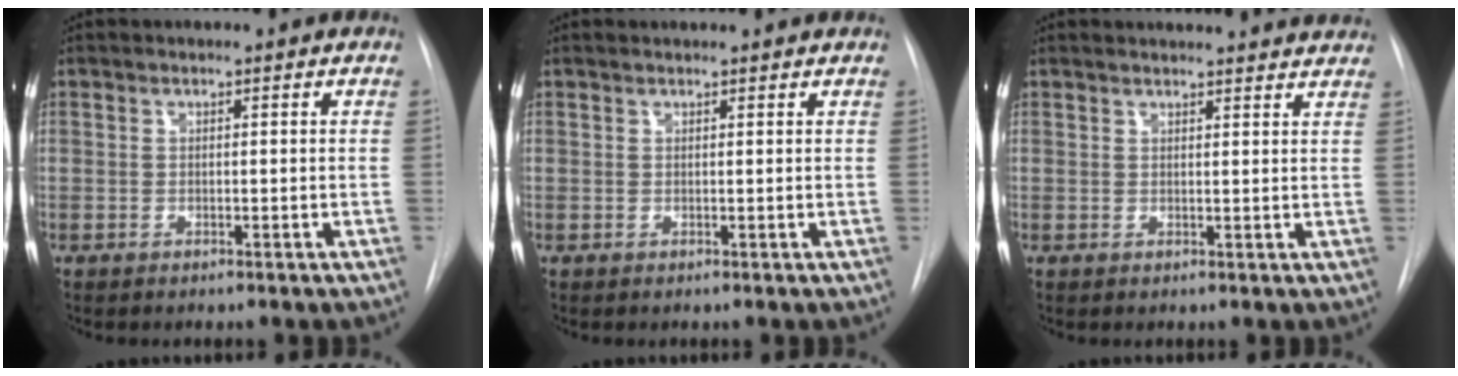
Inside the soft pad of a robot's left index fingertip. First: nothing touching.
{"total": 2.5, "force": [2.4, 0.3, 0.6], "torque": [-0.010, 0.018, 0.023]}
{"total": 12.7, "force": [12.3, 1.6, 2.5], "torque": [-0.018, -0.008, 0.128]}